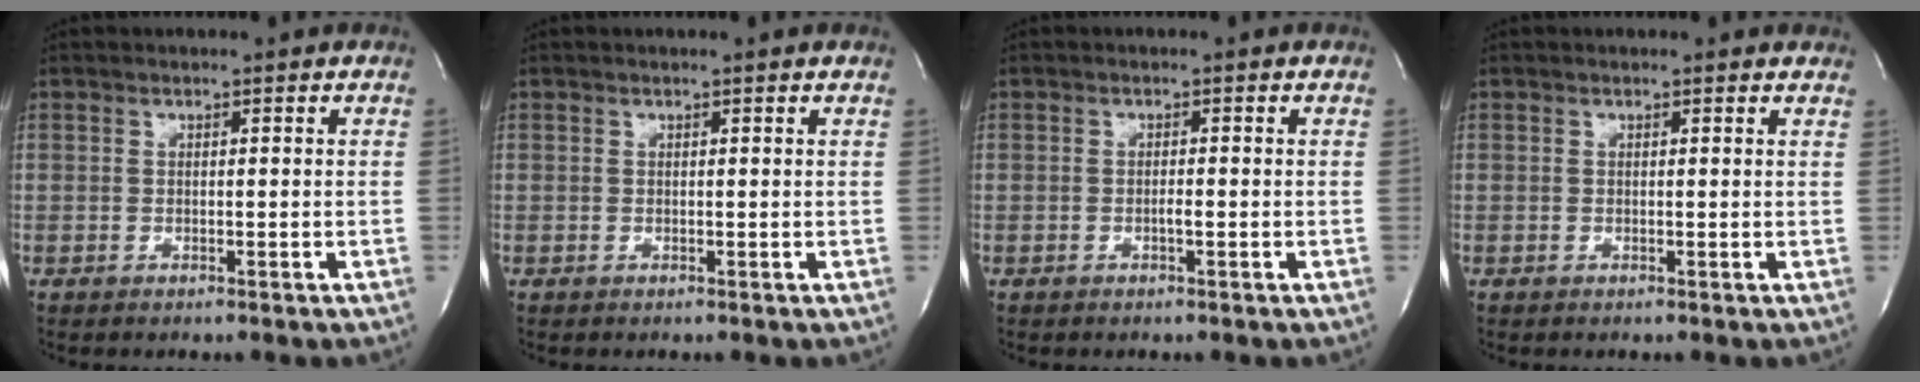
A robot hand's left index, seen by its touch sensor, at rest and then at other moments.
{"total": 0.6, "force": [0.6, -0.1, 0.3], "torque": [-0.009, 0.001, 0.012]}
{"total": 0.8, "force": [-0.3, 0.0, 0.7], "torque": [-0.014, 0.001, -0.006]}
{"total": 3.1, "force": [2.9, 1.0, 0.7], "torque": [-0.011, 0.009, 0.017]}